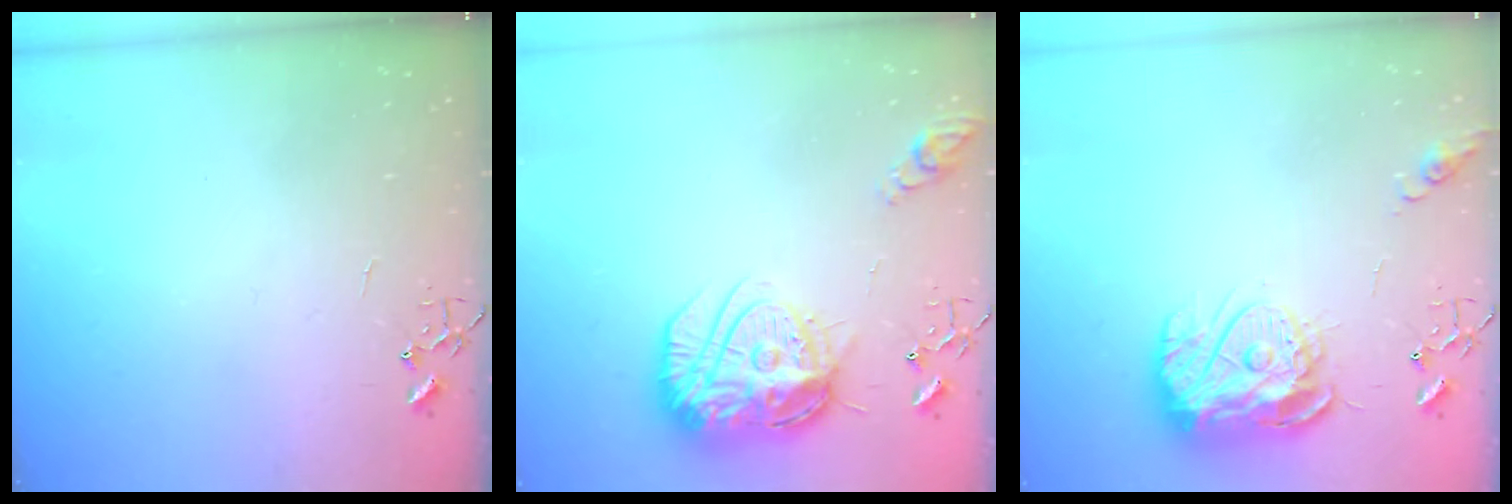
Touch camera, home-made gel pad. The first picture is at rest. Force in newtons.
{"total": 19.4, "press": 19.3, "slide": 1.7}
{"total": 14.4, "press": 14.4, "slide": 1.3}